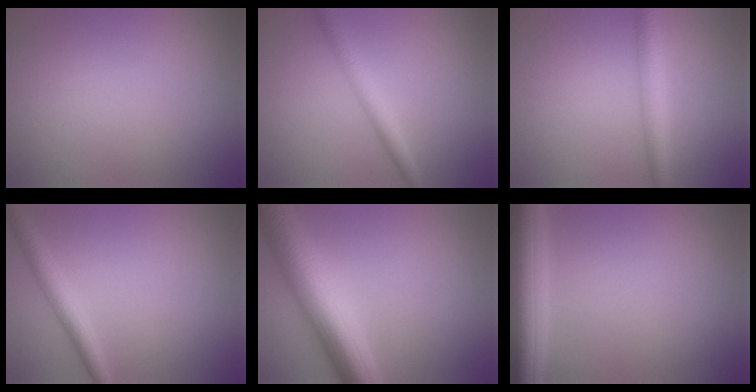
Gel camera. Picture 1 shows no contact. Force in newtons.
{"total": 2.7, "press": 2.7, "slide": 0.1}
{"total": 2.7, "press": 2.7, "slide": 0.1}
{"total": 2.6, "press": 2.6, "slide": 0.1}
{"total": 8.8, "press": 8.8, "slide": 0.0}
{"total": 6.9, "press": 6.9, "slide": 0.4}